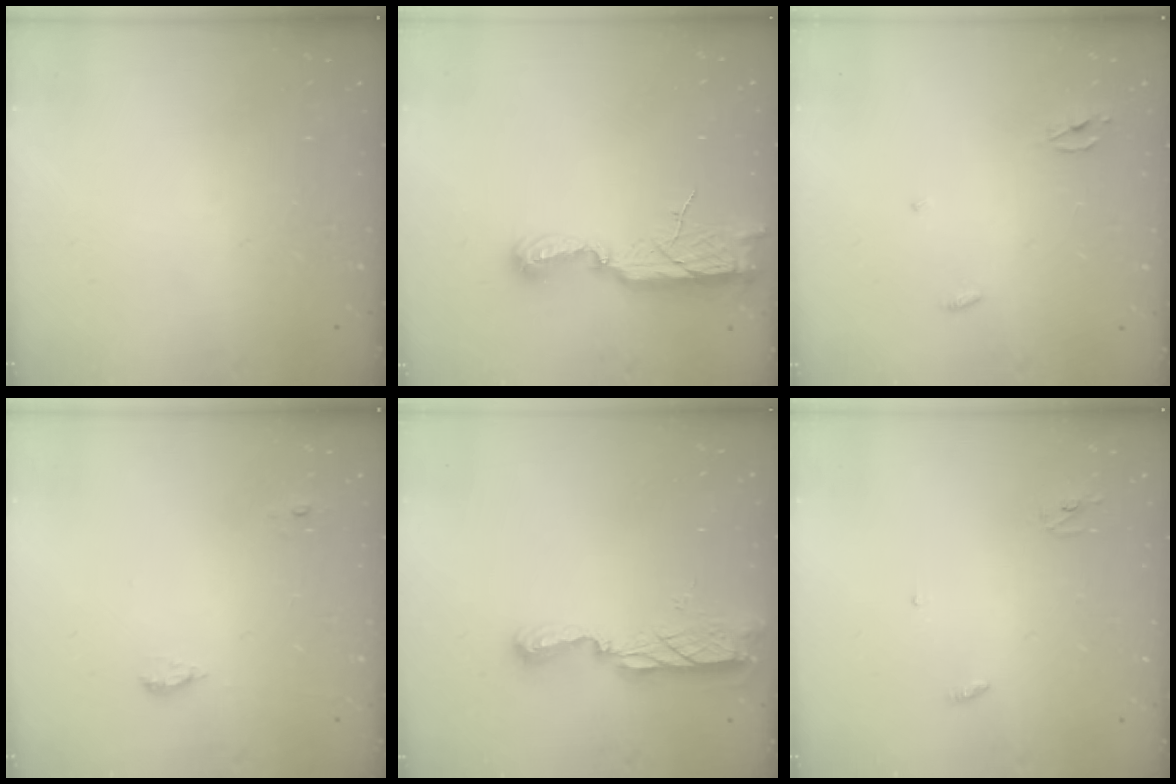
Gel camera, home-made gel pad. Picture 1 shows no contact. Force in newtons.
{"total": 8.4, "press": 8.4, "slide": 0.5}
{"total": 2.3, "press": 2.3, "slide": 0.1}
{"total": 5.3, "press": 5.0, "slide": 1.7}
{"total": 7.8, "press": 7.7, "slide": 0.3}
{"total": 2.8, "press": 2.8, "slide": 0.2}